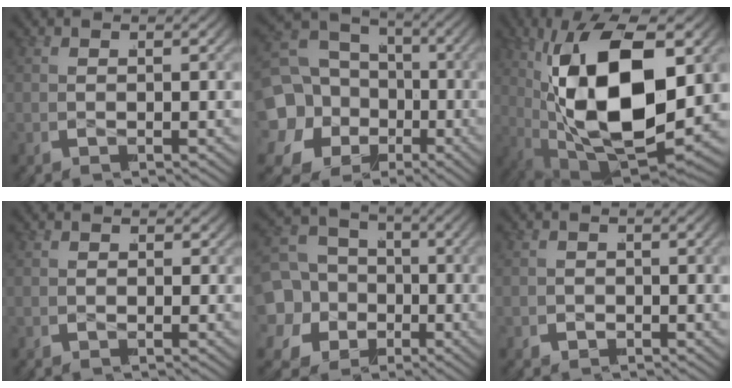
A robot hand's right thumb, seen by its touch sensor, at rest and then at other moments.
{"total": 16.0, "force": [-0.5, 13.6, 8.4], "torque": [-0.189, -0.030, -0.008]}
{"total": 20.5, "force": [-0.5, 11.3, 17.1], "torque": [-0.339, -0.027, 0.010]}
{"total": 1.9, "force": [0.3, 1.4, 1.2], "torque": [-0.016, -0.008, 0.004]}
{"total": 13.9, "force": [-0.2, 12.1, 6.8], "torque": [-0.147, -0.022, -0.012]}
{"total": 0.8, "force": [-0.5, 0.6, -0.1], "torque": [0.007, 0.005, -0.012]}